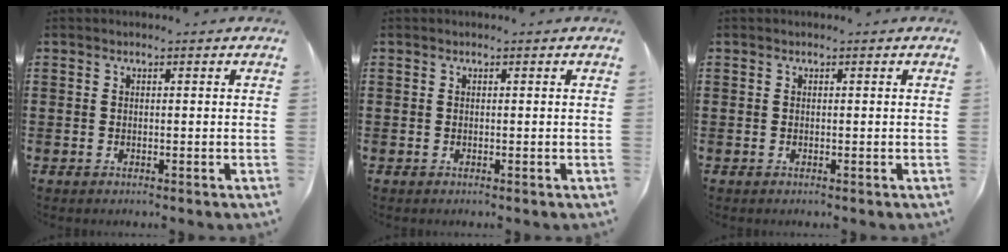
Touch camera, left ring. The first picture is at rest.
{"total": 0.0}
{"total": 0.0}